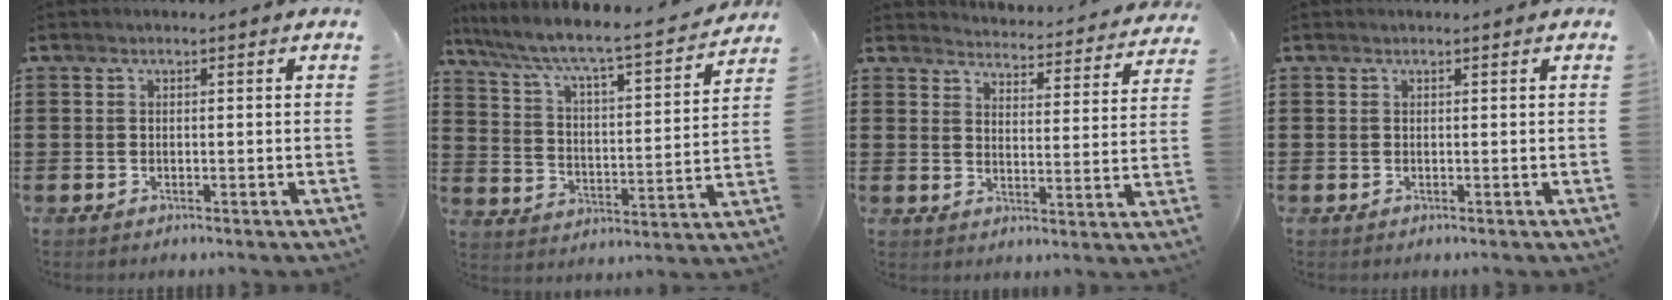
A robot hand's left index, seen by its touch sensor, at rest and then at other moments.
{"total": 5.2, "force": [4.5, 0.0, 2.7], "torque": [-0.075, -0.043, 0.064]}
{"total": 3.7, "force": [3.7, -0.4, 0.0], "torque": [-0.014, -0.039, 0.057]}
{"total": 0.0}